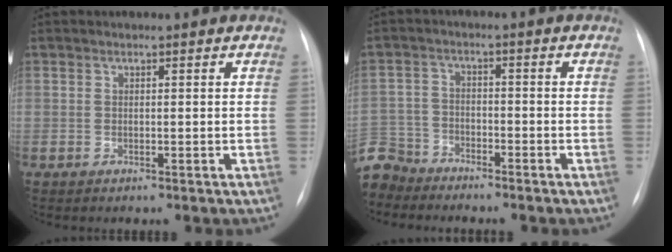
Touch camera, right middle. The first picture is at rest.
{"total": 7.5, "force": [-6.9, 2.9, 0.0], "torque": [-0.009, -0.001, -0.137]}